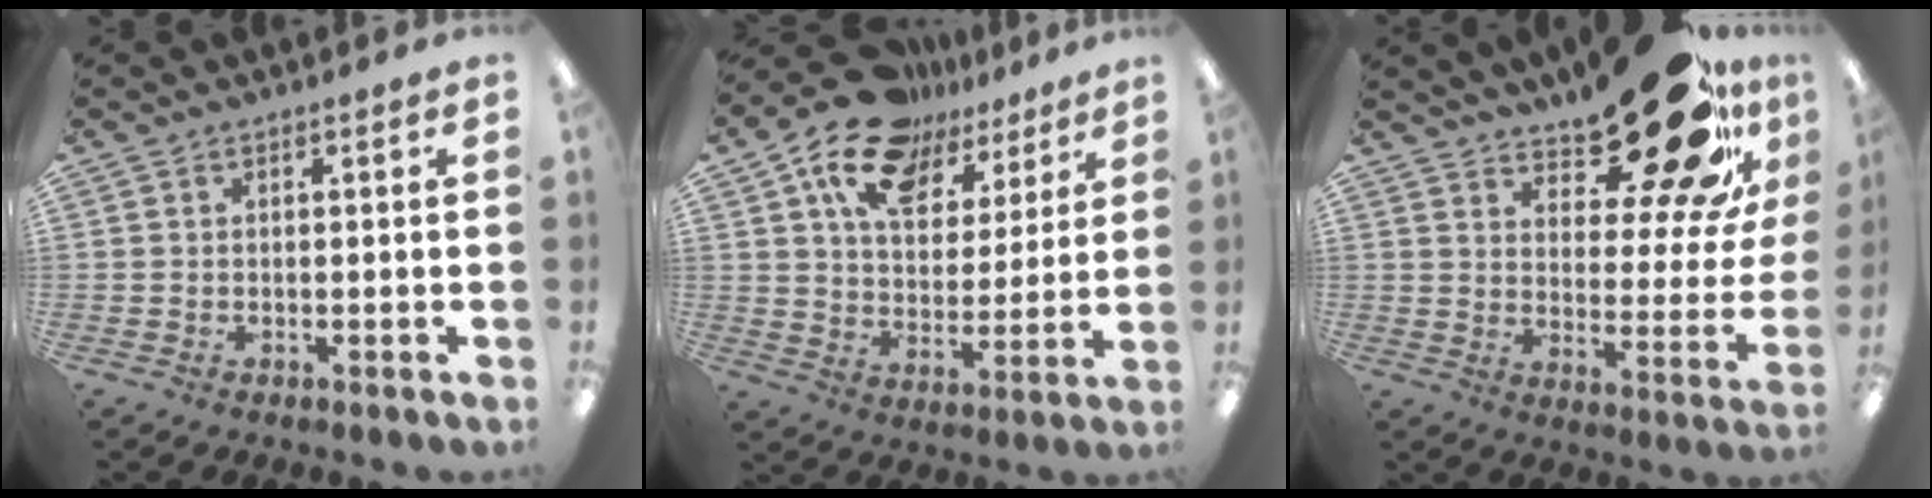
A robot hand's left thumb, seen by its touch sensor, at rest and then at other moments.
{"total": 15.2, "force": [10.7, 8.6, 6.7], "torque": [-0.127, -0.057, 0.195]}
{"total": 22.3, "force": [16.4, 8.1, 12.7], "torque": [-0.165, -0.112, 0.269]}